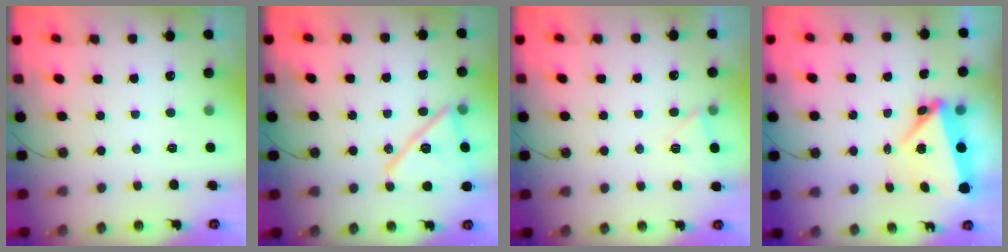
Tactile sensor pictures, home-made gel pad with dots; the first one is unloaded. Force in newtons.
{"total": 16.3, "press": 16.3, "slide": 0.3}
{"total": 4.8, "press": 3.2, "slide": 3.6}
{"total": 5.6, "press": 5.6, "slide": 0.2}